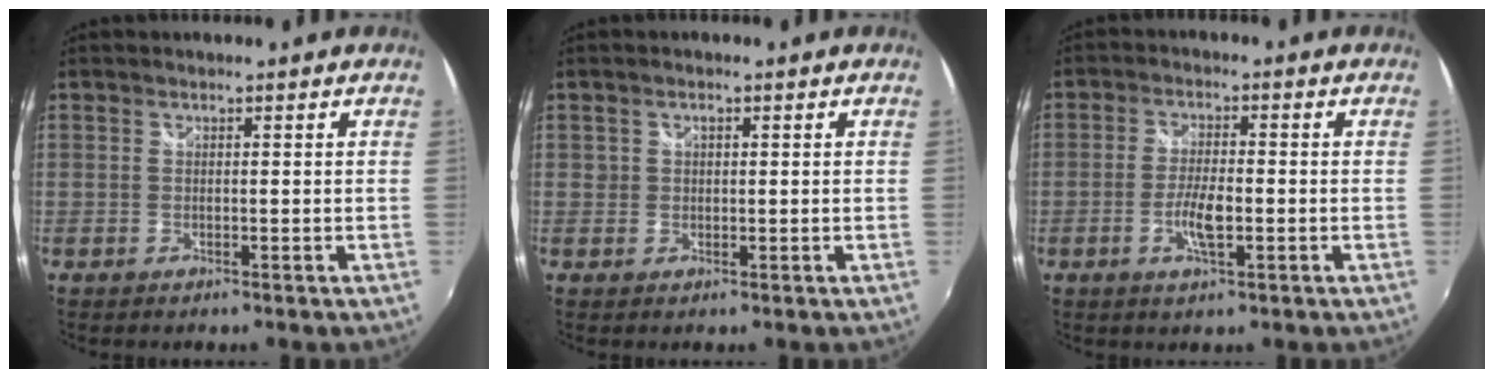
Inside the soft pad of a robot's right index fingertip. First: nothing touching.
{"total": 1.4, "force": [0.3, 1.2, 0.5], "torque": [-0.007, 0.006, 0.006]}
{"total": 5.3, "force": [-1.8, 1.6, 4.8], "torque": [-0.099, -0.002, -0.035]}